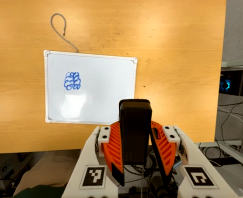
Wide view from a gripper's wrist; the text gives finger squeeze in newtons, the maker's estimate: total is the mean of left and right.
{"total": 6.4, "left": 5.0, "right": 7.7}